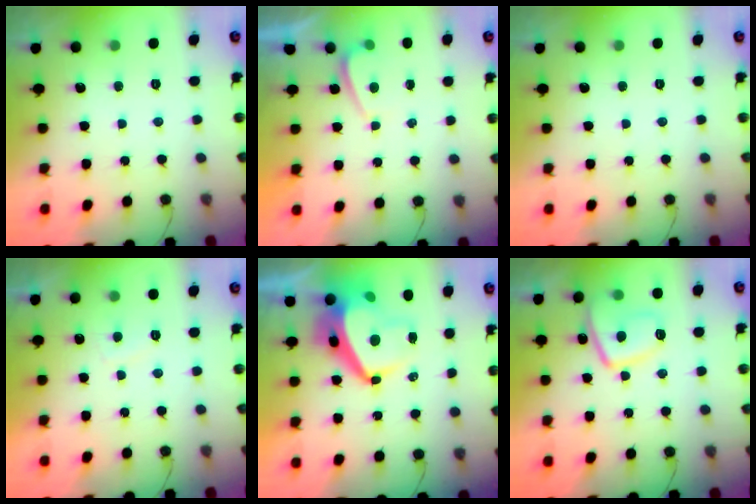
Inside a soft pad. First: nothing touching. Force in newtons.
{"total": 0.6, "press": 0.4, "slide": 0.5}
{"total": 0.0}
{"total": 2.5, "press": 2.3, "slide": 0.9}
{"total": 8.4, "press": 8.4, "slide": 0.6}
{"total": 10.4, "press": 10.3, "slide": 1.1}